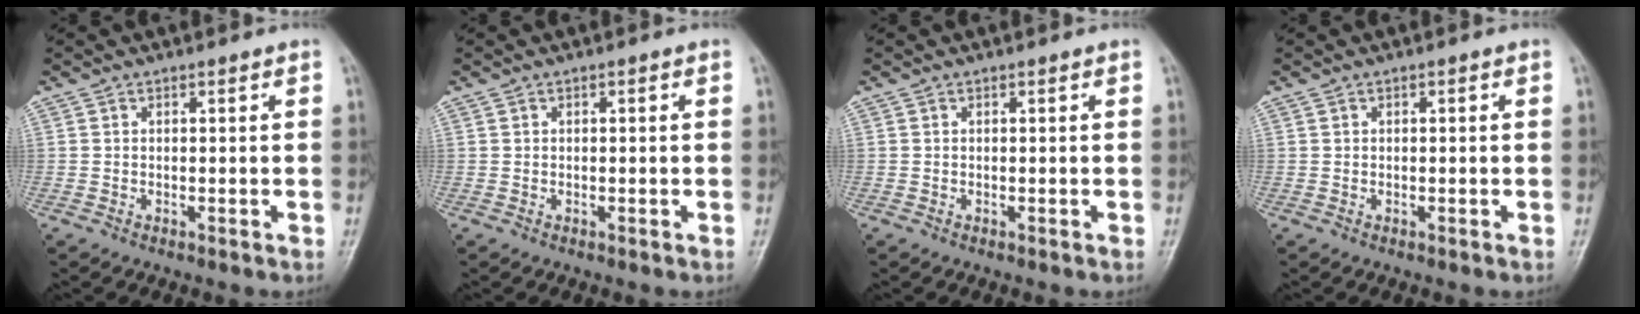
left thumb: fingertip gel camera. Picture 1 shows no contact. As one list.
[{"total": 0.0}, {"total": 0.0}, {"total": 0.0}]